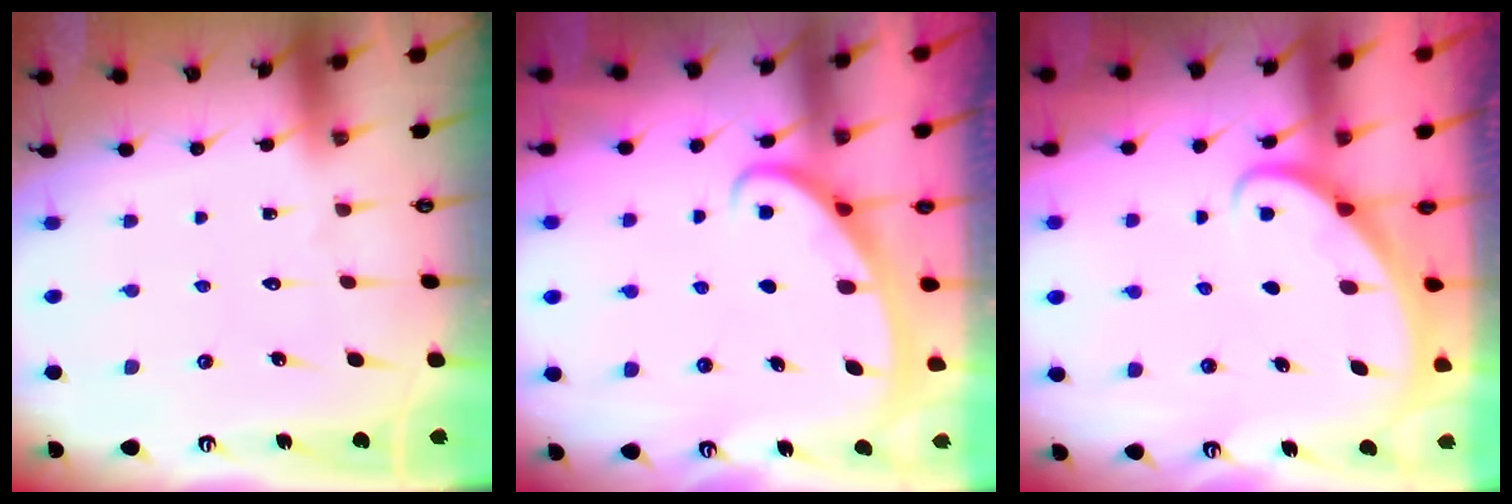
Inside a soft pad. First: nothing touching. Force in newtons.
{"total": 2.5, "press": 2.5, "slide": 0.4}
{"total": 2.3, "press": 2.3, "slide": 0.1}